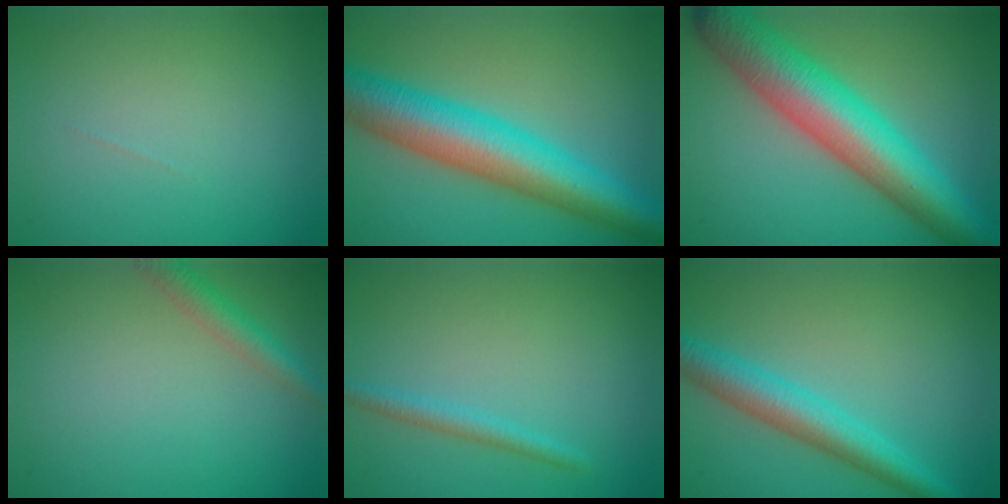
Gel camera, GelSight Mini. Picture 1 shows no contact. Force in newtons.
{"total": 9.5, "press": 9.5, "slide": 0.2}
{"total": 10.5, "press": 10.5, "slide": 0.2}
{"total": 2.4, "press": 2.4, "slide": 0.1}
{"total": 1.7, "press": 1.7, "slide": 0.1}
{"total": 4.8, "press": 4.8, "slide": 0.1}